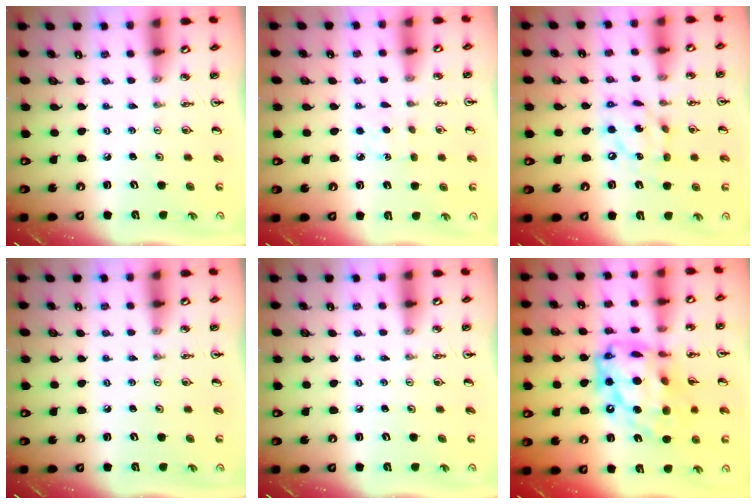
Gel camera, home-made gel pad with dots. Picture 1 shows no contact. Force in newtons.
{"total": 2.9, "press": 2.9, "slide": 0.3}
{"total": 11.9, "press": 11.8, "slide": 0.7}
{"total": 0.0}
{"total": 0.0}
{"total": 21.9, "press": 21.8, "slide": 2.0}